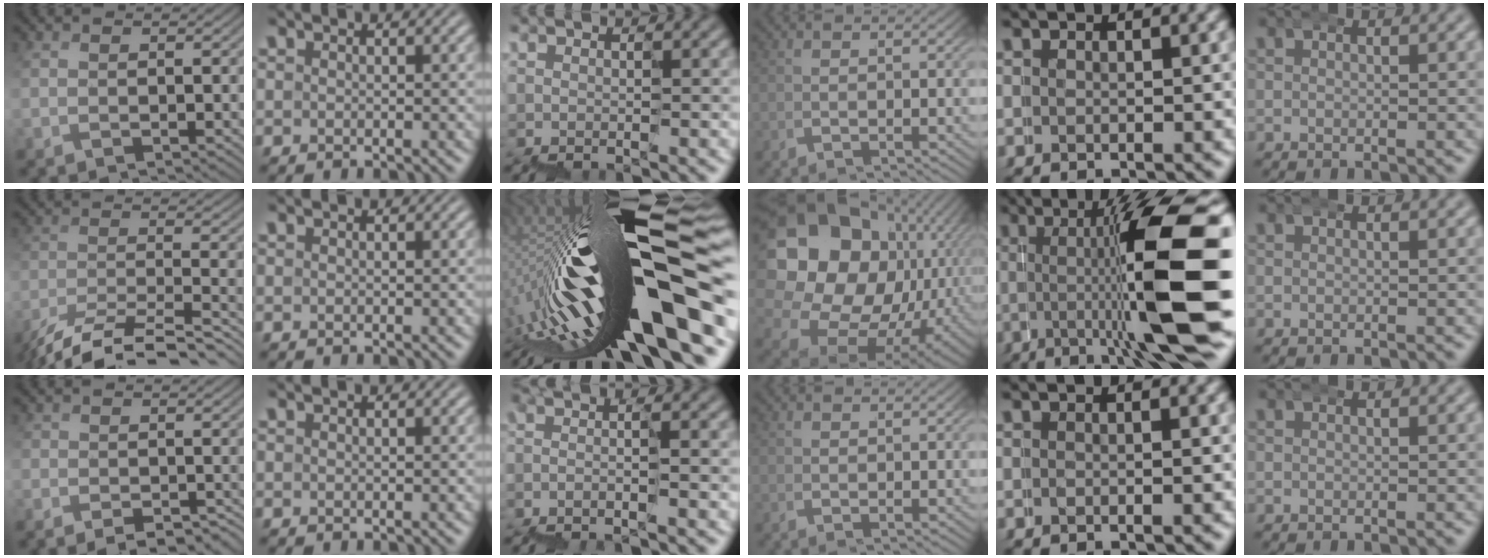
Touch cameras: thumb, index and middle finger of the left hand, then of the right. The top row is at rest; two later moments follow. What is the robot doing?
{"motion": "wrap", "object": "belt"}